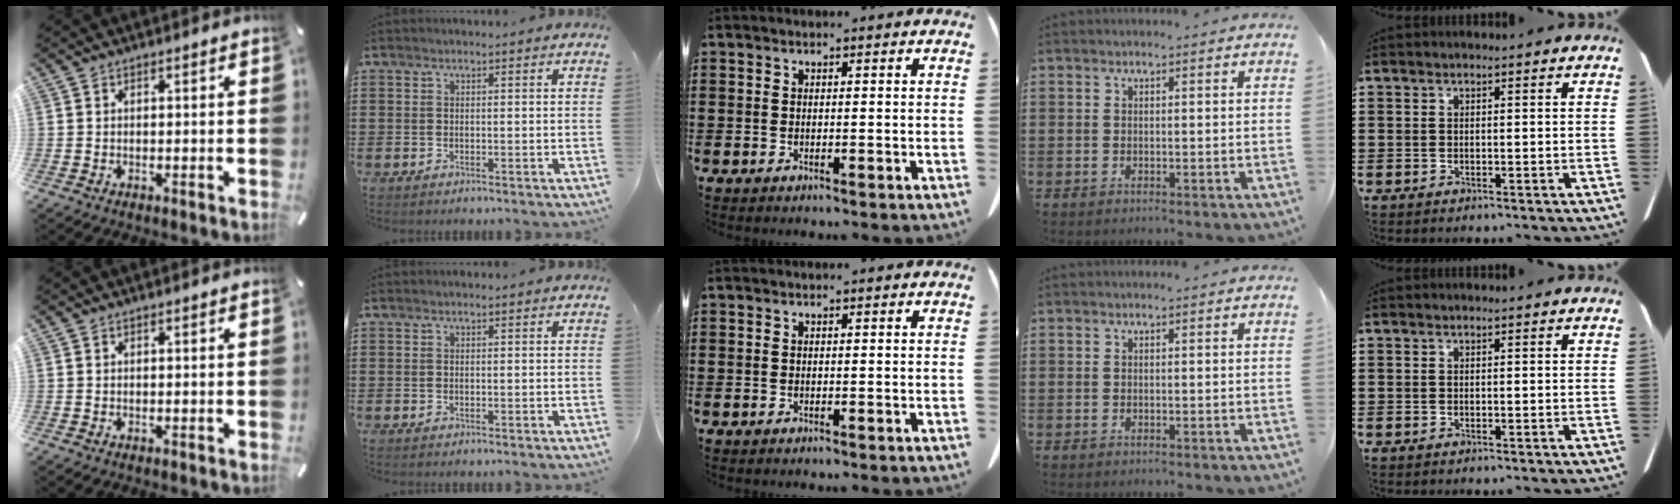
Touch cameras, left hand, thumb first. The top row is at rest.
{}